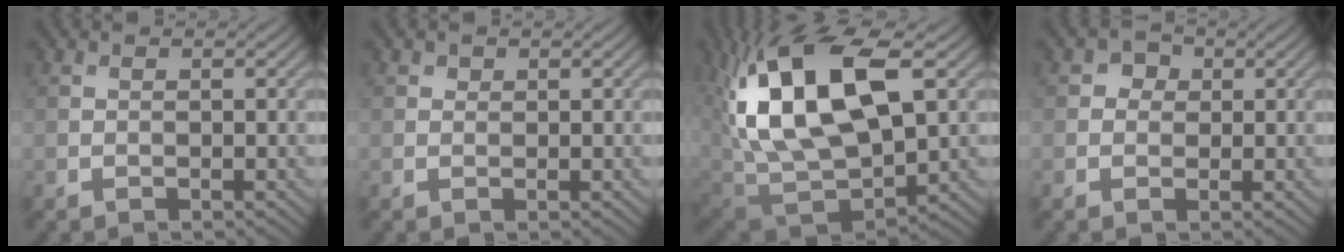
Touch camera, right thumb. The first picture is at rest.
{"total": 0.6, "force": [0.4, 0.5, 0.1], "torque": [0.001, -0.004, 0.006]}
{"total": 17.9, "force": [5.1, 9.3, 14.4], "torque": [-0.289, 0.013, 0.094]}
{"total": 2.1, "force": [0.3, 1.9, 0.7], "torque": [-0.008, 0.001, 0.000]}